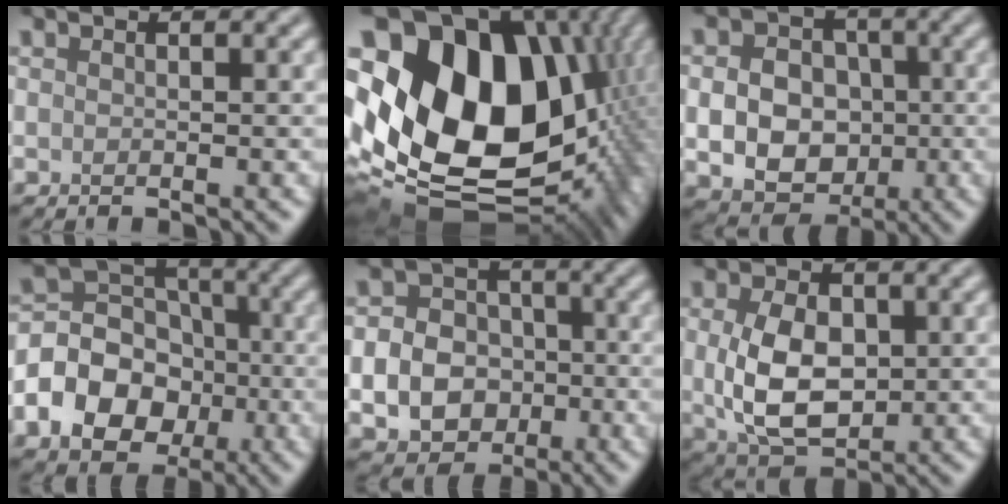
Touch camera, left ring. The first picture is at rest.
{"total": 21.2, "force": [2.0, 15.5, 14.4], "torque": [-0.286, -0.029, 0.081]}
{"total": 7.6, "force": [-0.7, 6.3, 4.1], "torque": [-0.060, -0.002, -0.022]}
{"total": 9.0, "force": [-2.8, 7.2, 4.7], "torque": [-0.076, -0.002, -0.075]}
{"total": 7.6, "force": [-1.7, 6.4, 3.7], "torque": [-0.052, -0.013, -0.045]}
{"total": 7.0, "force": [0.1, 4.6, 5.3], "torque": [-0.110, -0.005, 0.005]}